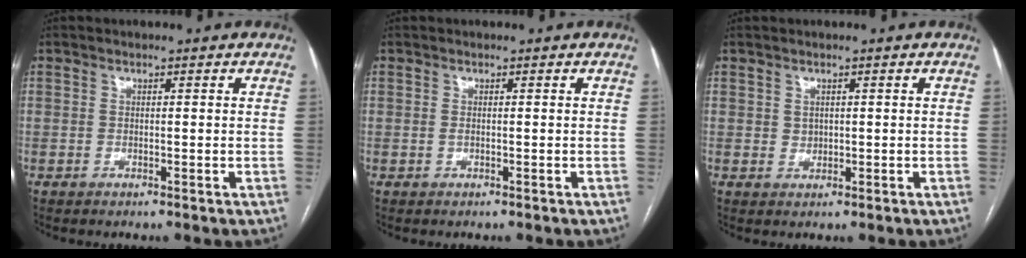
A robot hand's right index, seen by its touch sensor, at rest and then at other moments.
{"total": 0.0}
{"total": 1.1, "force": [0.3, 1.0, 0.4], "torque": [-0.004, -0.001, 0.007]}